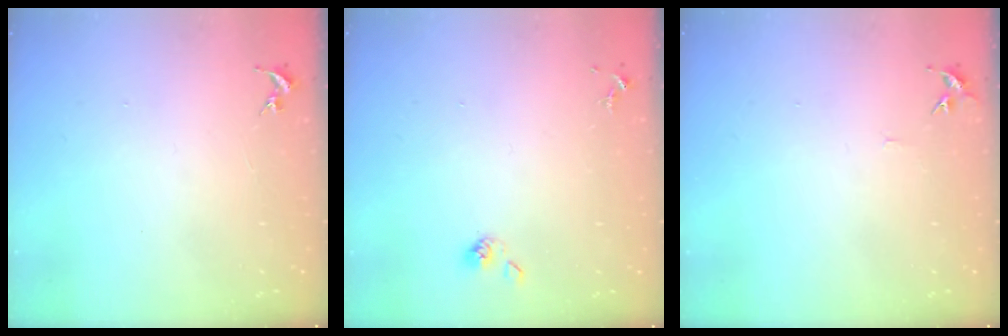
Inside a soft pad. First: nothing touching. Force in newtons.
{"total": 3.9, "press": 3.7, "slide": 1.2}
{"total": 4.5, "press": 4.5, "slide": 0.5}